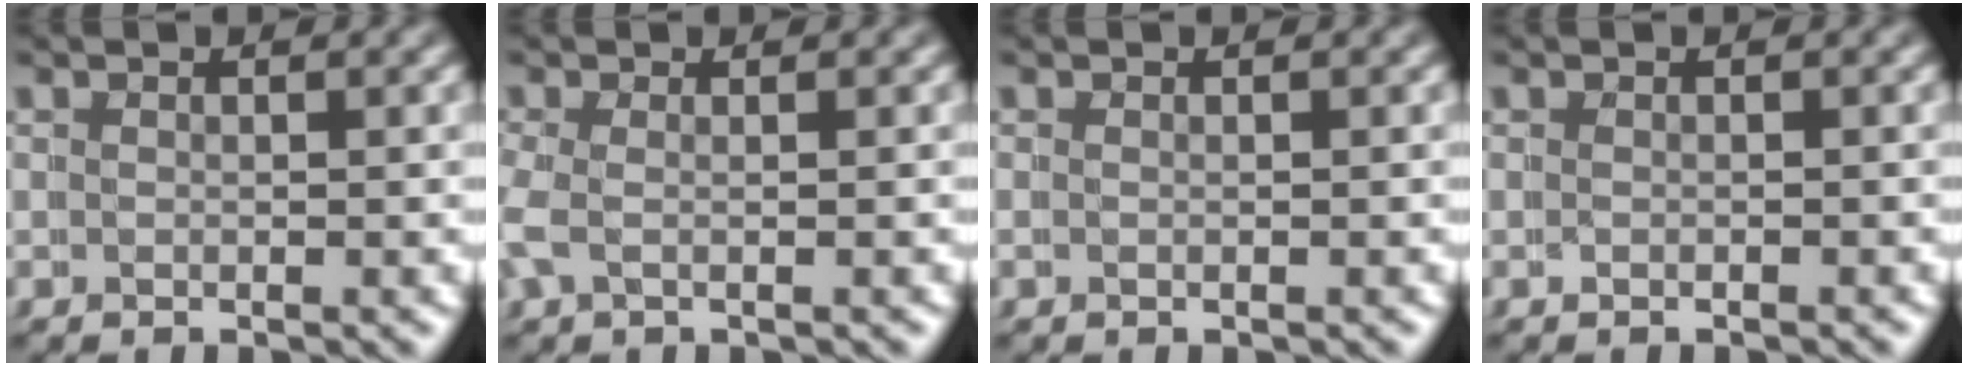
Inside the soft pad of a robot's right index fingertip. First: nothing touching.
{"total": 1.3, "force": [-0.3, 0.8, 1.0], "torque": [-0.035, -0.005, -0.005]}
{"total": 0.0}
{"total": 0.0}